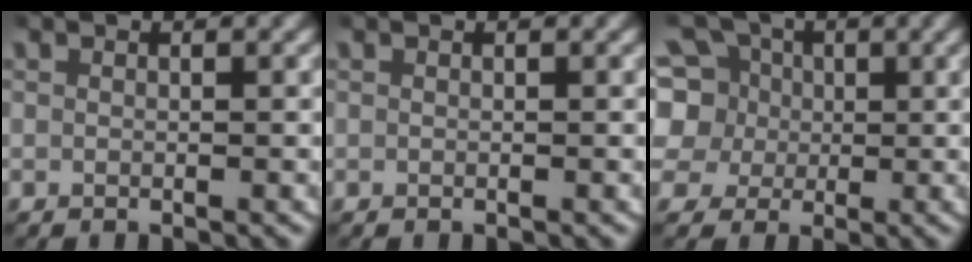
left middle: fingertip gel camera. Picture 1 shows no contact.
{"total": 0.0}
{"total": 10.8, "force": [1.5, 9.8, 4.3], "torque": [-0.112, -0.021, 0.020]}